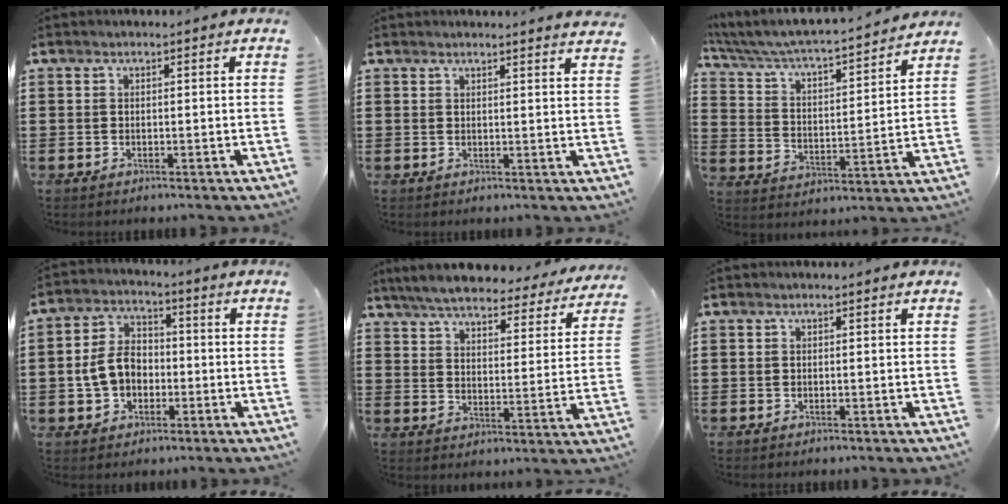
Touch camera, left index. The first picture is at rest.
{"total": 1.8, "force": [1.7, -0.3, 0.5], "torque": [-0.012, -0.003, 0.033]}
{"total": 4.2, "force": [3.9, 0.4, 1.5], "torque": [-0.053, -0.039, 0.055]}
{"total": 6.8, "force": [-1.1, 5.2, 4.3], "torque": [-0.108, 0.009, -0.027]}
{"total": 6.1, "force": [5.8, 0.5, 1.8], "torque": [-0.063, -0.037, 0.099]}
{"total": 0.0}